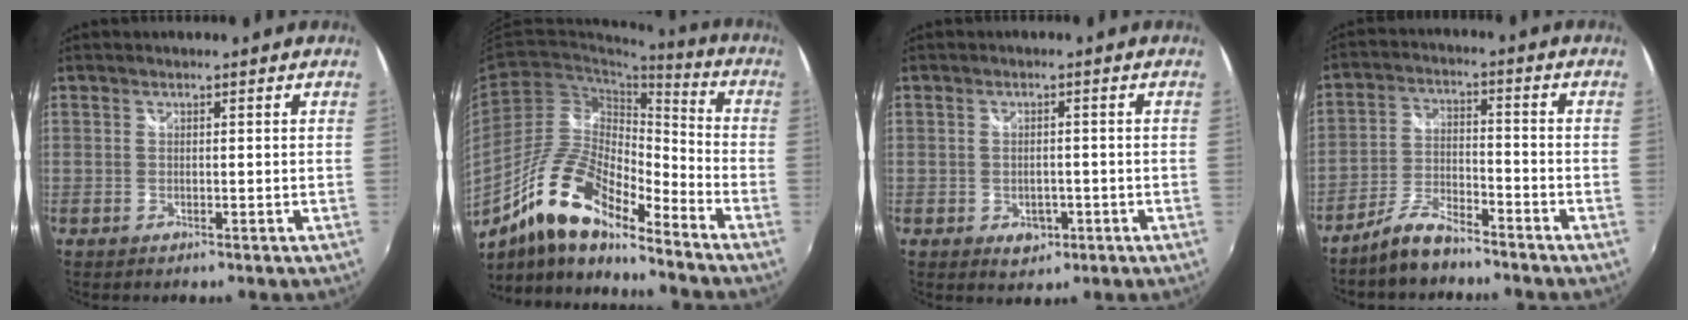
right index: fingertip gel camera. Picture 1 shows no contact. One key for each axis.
{"total": 16.6, "fx": -11.8, "fy": 4.9, "fz": 10.5, "tx": -0.196, "ty": 0.000, "tz": -0.228}
{"total": 4.2, "fx": -1.6, "fy": 3.1, "fz": 2.4, "tx": -0.047, "ty": -0.004, "tz": -0.018}
{"total": 7.1, "fx": -6.0, "fy": 1.7, "fz": 3.2, "tx": -0.075, "ty": 0.006, "tz": -0.114}